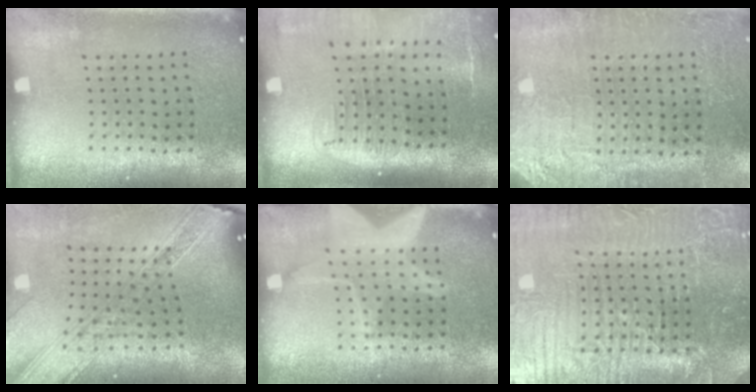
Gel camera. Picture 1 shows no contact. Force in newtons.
{"total": 2.0, "press": 1.6, "slide": 1.2}
{"total": 2.8, "press": 2.8, "slide": 0.4}
{"total": 2.8, "press": 2.3, "slide": 1.7}
{"total": 3.1, "press": 3.0, "slide": 0.4}
{"total": 6.4, "press": 5.8, "slide": 2.6}